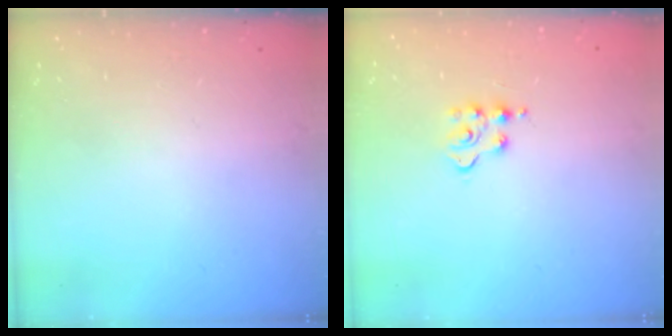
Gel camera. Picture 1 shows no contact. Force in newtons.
{"total": 4.3, "press": 4.2, "slide": 0.7}